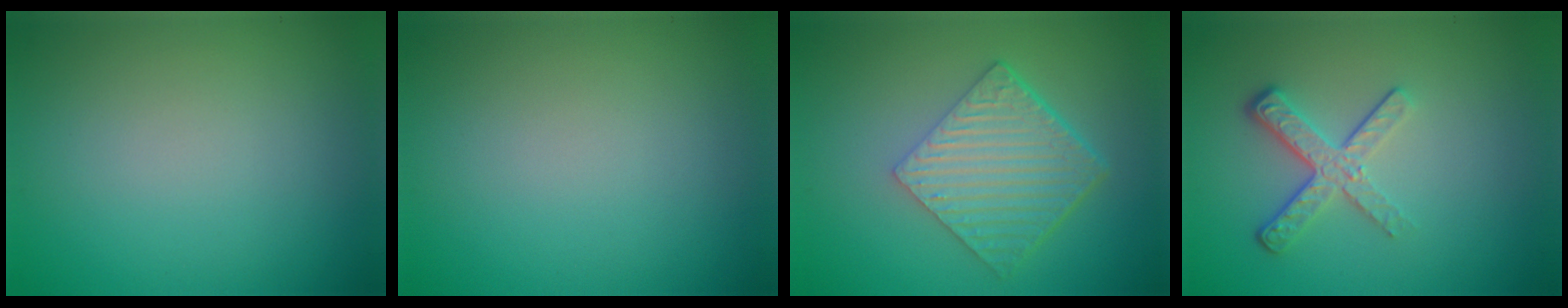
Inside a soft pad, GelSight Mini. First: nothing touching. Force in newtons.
{"total": 0.0}
{"total": 6.5, "press": 4.4, "slide": 4.7}
{"total": 3.5, "press": 2.5, "slide": 2.5}